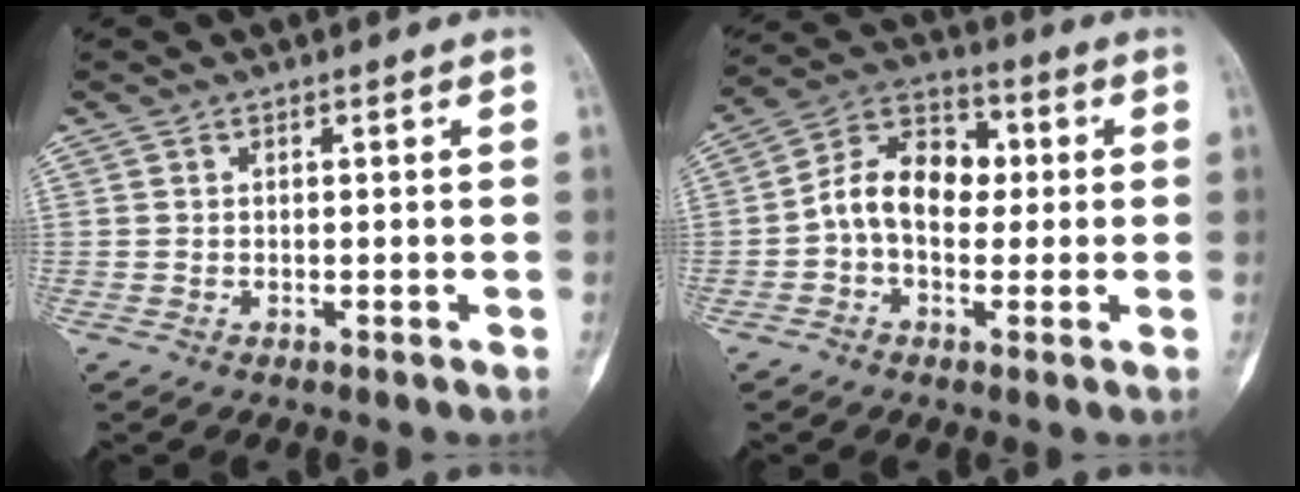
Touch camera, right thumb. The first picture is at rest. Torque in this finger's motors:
{"motor_torque": [1.43, 1.36, 0.91, -0.20, 0.08]}